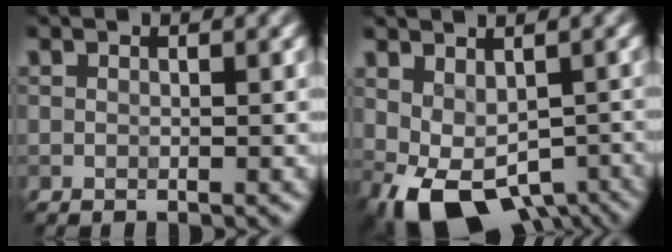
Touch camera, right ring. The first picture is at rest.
{"total": 7.7, "force": [-3.9, 4.2, 5.1], "torque": [-0.078, -0.023, -0.035]}